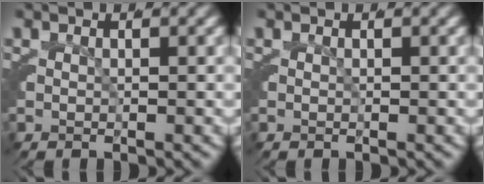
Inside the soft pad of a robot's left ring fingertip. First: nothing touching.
{"total": 0.0}